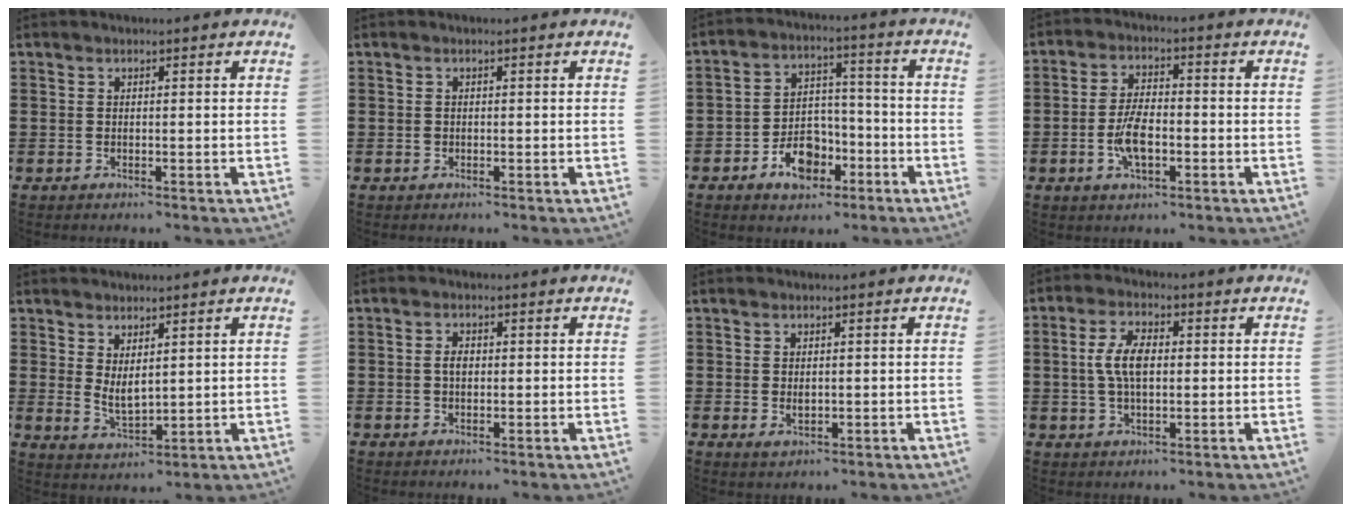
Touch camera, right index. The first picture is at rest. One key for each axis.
{"total": 0.6, "fx": -0.1, "fy": 0.5, "fz": 0.2, "tx": -0.005, "ty": 0.003, "tz": -0.003}
{"total": 8.0, "fx": -4.1, "fy": 5.4, "fz": 4.3, "tx": -0.066, "ty": 0.023, "tz": -0.071}
{"total": 6.2, "fx": -1.6, "fy": 2.8, "fz": 5.2, "tx": -0.117, "ty": -0.001, "tz": -0.035}
{"total": 3.4, "fx": 1.4, "fy": 1.5, "fz": 2.7, "tx": -0.054, "ty": 0.001, "tz": 0.028}
{"total": 2.0, "fx": 0.1, "fy": 1.2, "fz": 1.7, "tx": -0.033, "ty": 0.007, "tz": -0.001}
{"total": 1.5, "fx": 0.1, "fy": 0.9, "fz": 1.2, "tx": -0.023, "ty": 0.005, "tz": 0.001}
{"total": 6.3, "fx": 0.4, "fy": 2.9, "fz": 5.5, "tx": -0.123, "ty": 0.007, "tz": 0.000}